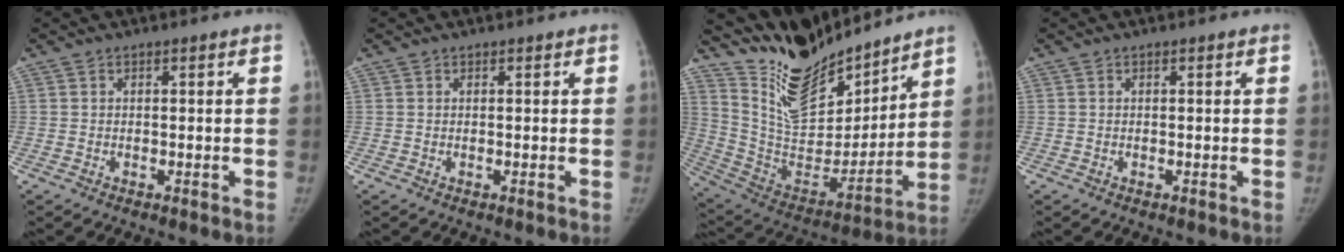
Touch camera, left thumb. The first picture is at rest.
{"total": 0.0}
{"total": 20.2, "force": [17.6, 6.7, 7.4], "torque": [-0.073, -0.108, 0.319]}
{"total": 0.0}